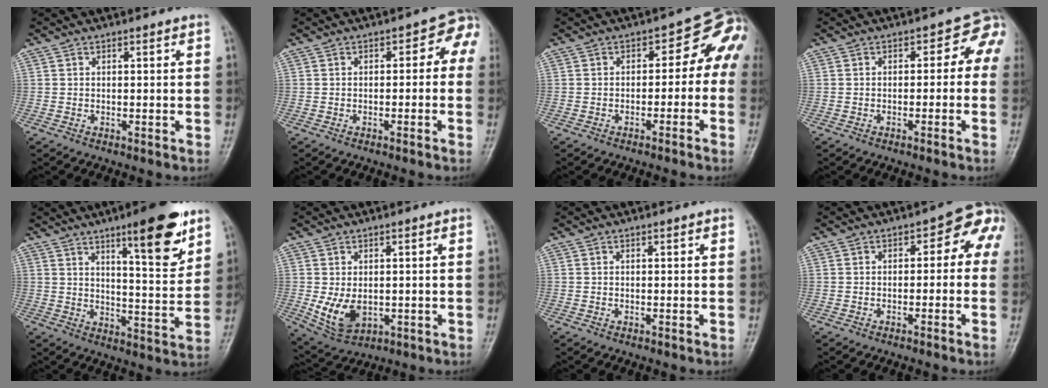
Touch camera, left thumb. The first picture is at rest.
{"total": 4.8, "force": [-0.5, 3.2, 3.5], "torque": [-0.011, 0.027, -0.017]}
{"total": 7.3, "force": [-1.8, 5.0, 5.0], "torque": [-0.027, 0.045, -0.032]}
{"total": 5.0, "force": [-0.5, 3.6, 3.5], "torque": [-0.001, 0.025, -0.018]}
{"total": 13.8, "force": [8.2, 3.1, 10.7], "torque": [-0.129, -0.050, 0.120]}
{"total": 7.7, "force": [-0.6, 5.2, 5.7], "torque": [-0.089, -0.013, 0.005]}
{"total": 0.0}
{"total": 6.4, "force": [-0.2, 4.1, 4.9], "torque": [-0.018, 0.033, -0.015]}